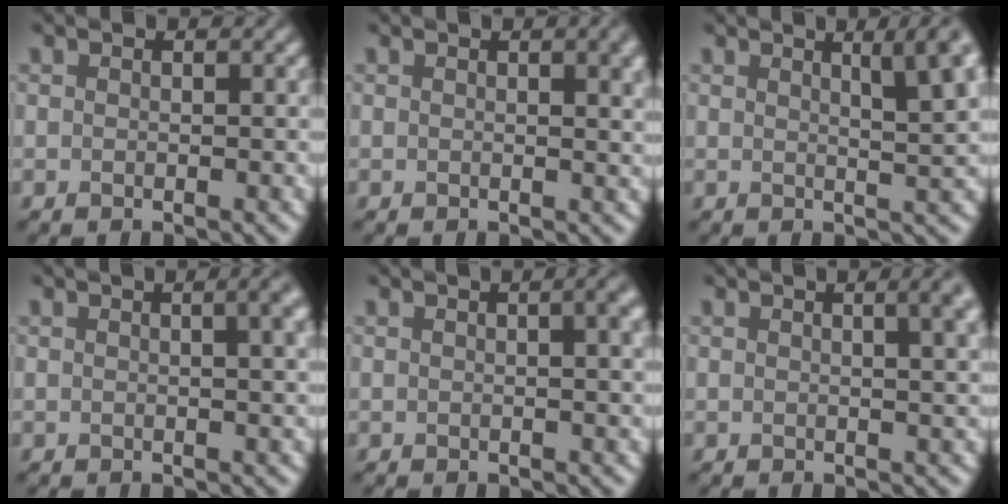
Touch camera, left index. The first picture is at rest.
{"total": 3.1, "force": [1.2, 1.1, 2.7], "torque": [-0.021, 0.004, 0.015]}
{"total": 6.6, "force": [3.0, 2.0, 5.5], "torque": [-0.035, 0.023, 0.029]}
{"total": 5.0, "force": [1.5, 2.2, 4.2], "torque": [-0.021, 0.027, -0.001]}
{"total": 4.1, "force": [1.1, 1.7, 3.6], "torque": [-0.022, 0.015, 0.003]}
{"total": 5.4, "force": [2.0, 2.4, 4.4], "torque": [-0.021, 0.030, -0.001]}